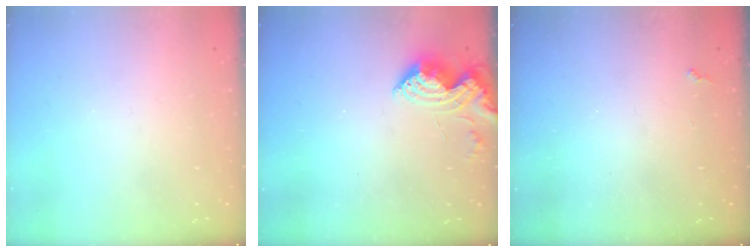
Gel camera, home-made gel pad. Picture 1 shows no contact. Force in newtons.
{"total": 9.1, "press": 9.1, "slide": 0.8}
{"total": 2.3, "press": 2.2, "slide": 0.4}